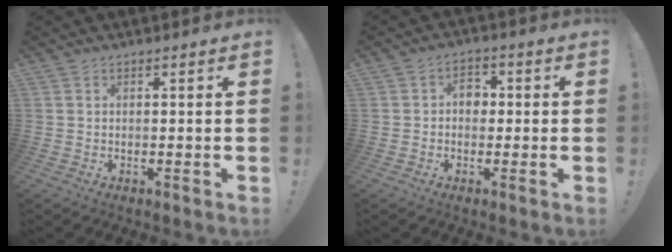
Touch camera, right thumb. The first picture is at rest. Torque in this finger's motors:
{"motor_torque": [0.39, 0.67, 0.39, -0.26, -0.03]}